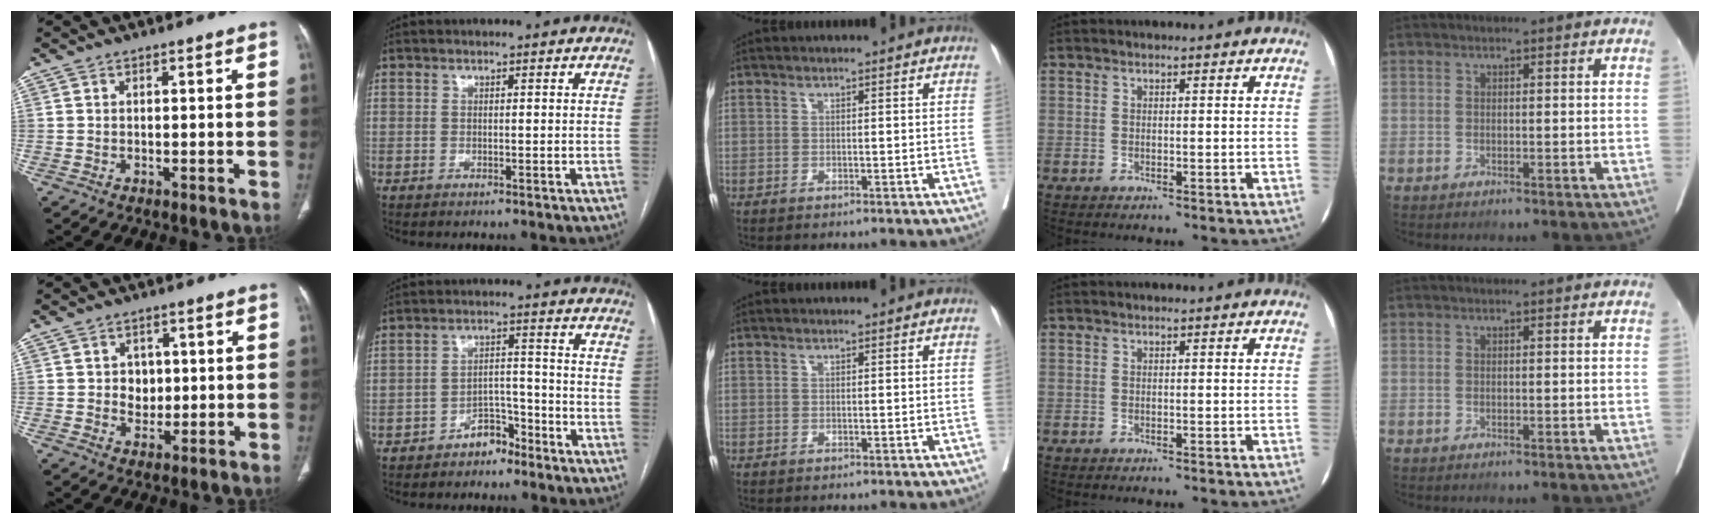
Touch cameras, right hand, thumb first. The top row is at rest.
{"thumb": {"total": 4.0, "force": [0.5, 3.4, 2.0], "torque": [-0.007, -0.002, 0.010]}, "index": {"total": 4.7, "force": [-3.6, 2.5, 1.8], "torque": [-0.022, 0.016, -0.059]}}